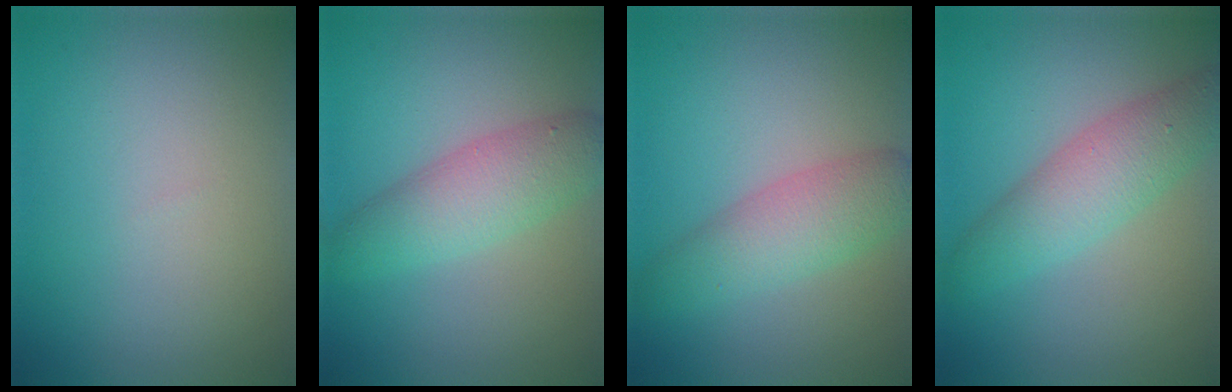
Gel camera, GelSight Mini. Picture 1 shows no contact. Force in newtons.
{"total": 4.6, "press": 4.6, "slide": 0.1}
{"total": 4.3, "press": 4.2, "slide": 0.0}
{"total": 4.7, "press": 4.7, "slide": 0.1}